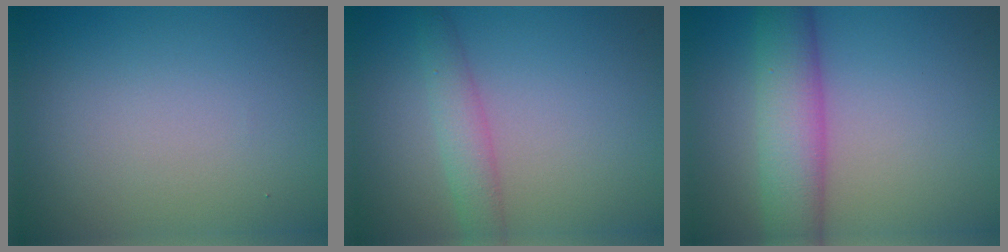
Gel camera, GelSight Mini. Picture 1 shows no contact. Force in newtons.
{"total": 2.6, "press": 2.6, "slide": 0.1}
{"total": 6.0, "press": 5.9, "slide": 0.1}